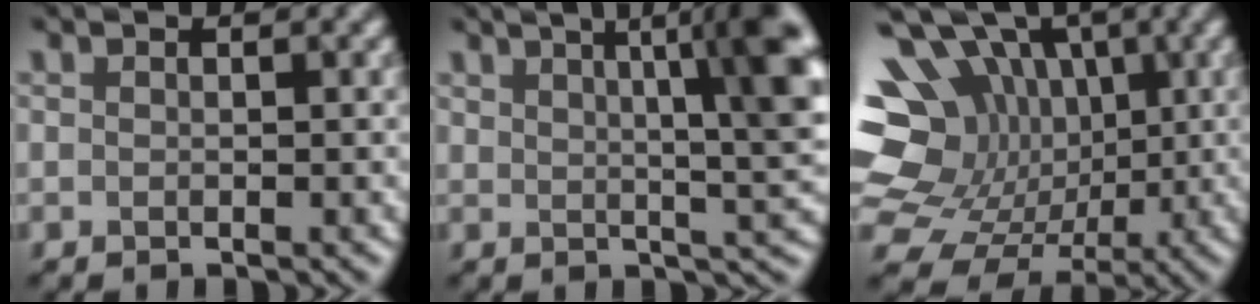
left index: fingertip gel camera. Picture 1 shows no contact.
{"total": 10.0, "force": [3.8, 2.8, 8.8], "torque": [-0.106, 0.019, 0.051]}
{"total": 14.4, "force": [1.4, 12.3, 7.5], "torque": [-0.155, 0.028, 0.010]}